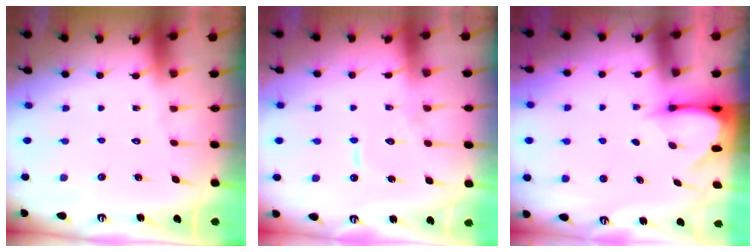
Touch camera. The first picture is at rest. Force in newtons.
{"total": 7.4, "press": 7.4, "slide": 0.8}
{"total": 3.7, "press": 3.7, "slide": 0.3}